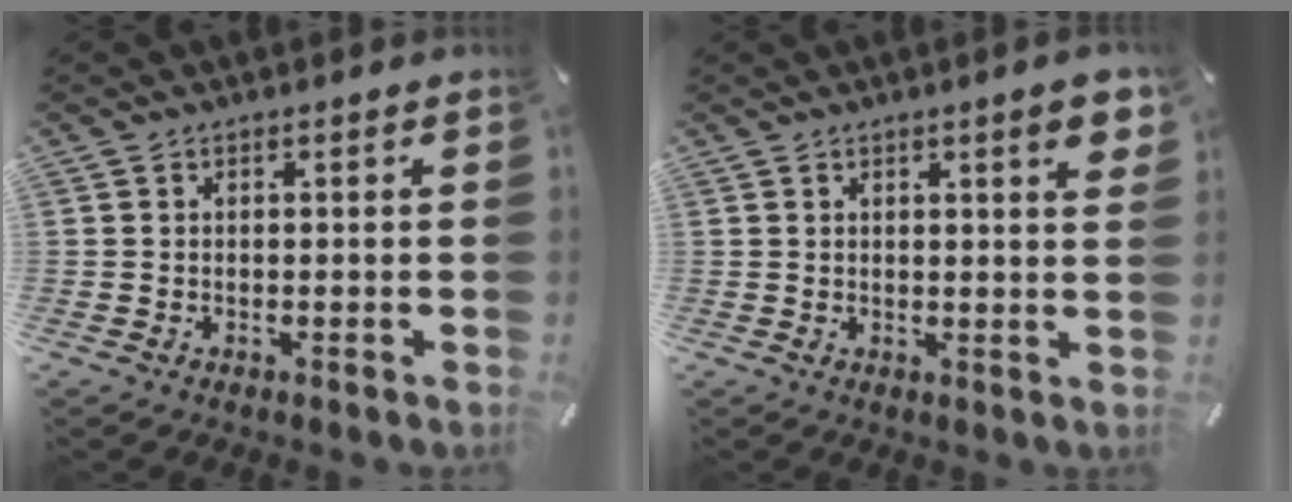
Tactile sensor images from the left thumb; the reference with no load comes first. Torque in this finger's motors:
{"motor_torque": [0.75, 0.92, 0.62, -0.54, 0.11]}